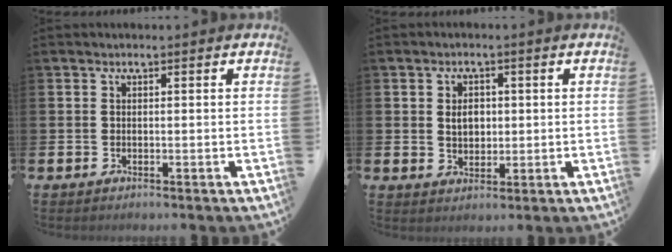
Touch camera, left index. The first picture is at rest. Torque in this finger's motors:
{"motor_torque": [0.09, 0.00, 0.09, 0.08]}